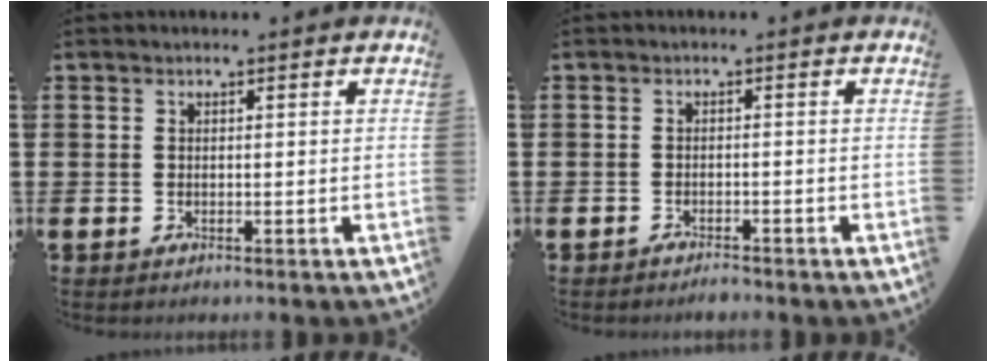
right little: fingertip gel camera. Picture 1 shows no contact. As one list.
[{"total": 1.2, "force": [-1.2, 0.1, 0.0], "torque": [-0.005, 0.002, -0.025]}]